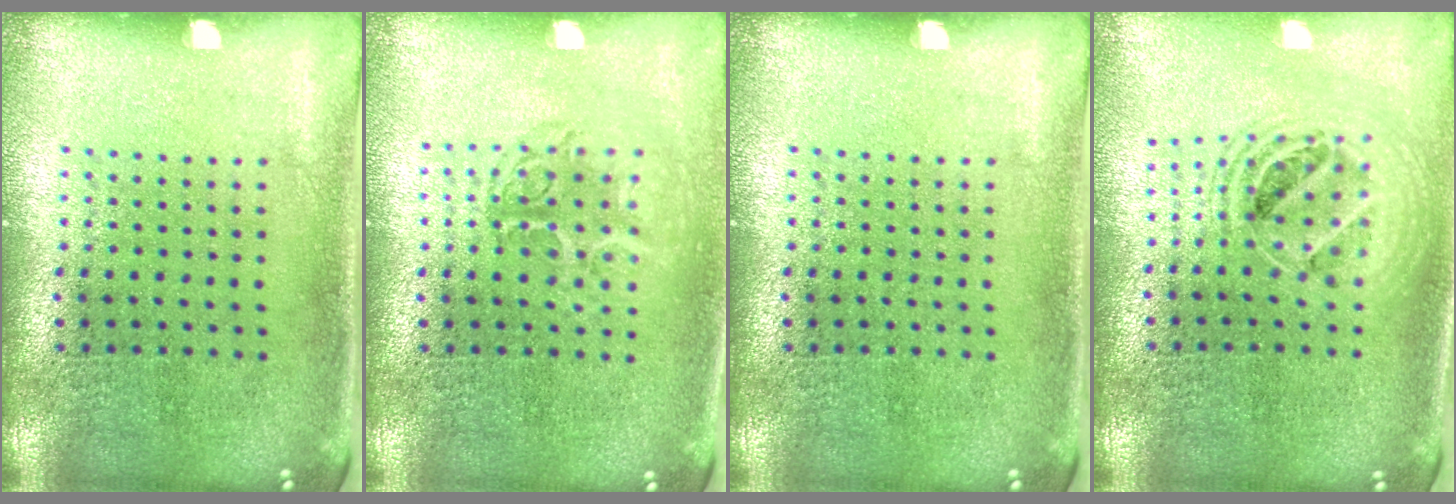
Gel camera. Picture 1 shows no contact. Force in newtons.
{"total": 1.2, "press": 1.1, "slide": 0.5}
{"total": 0.0}
{"total": 1.8, "press": 1.5, "slide": 1.1}